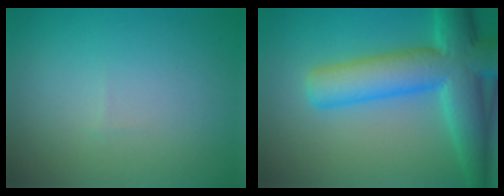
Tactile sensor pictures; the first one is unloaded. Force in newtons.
{"total": 9.9, "press": 9.9, "slide": 0.4}